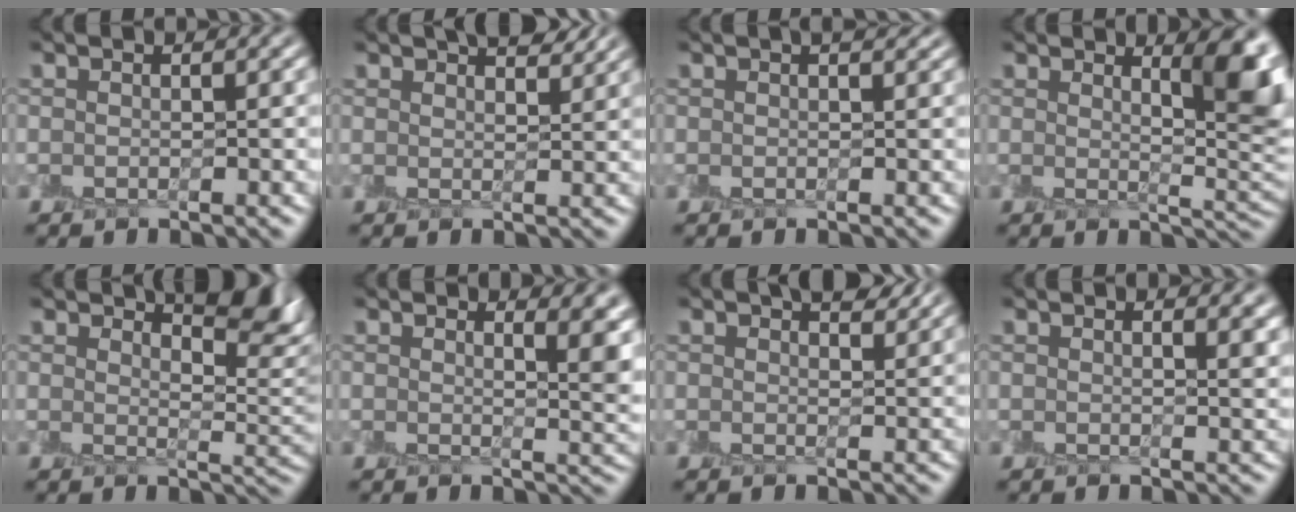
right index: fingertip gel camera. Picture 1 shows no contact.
{"total": 4.8, "force": [3.7, 1.5, 2.7], "torque": [-0.013, 0.019, 0.033]}
{"total": 2.1, "force": [1.3, 0.7, 1.5], "torque": [-0.008, 0.005, 0.004]}
{"total": 6.9, "force": [2.8, 1.8, 6.0], "torque": [-0.046, 0.007, 0.040]}
{"total": 6.6, "force": [4.4, 1.9, 4.5], "torque": [-0.039, 0.015, 0.069]}
{"total": 8.3, "force": [4.0, 3.5, 6.3], "torque": [-0.027, 0.040, 0.034]}
{"total": 4.2, "force": [3.0, 1.3, 2.6], "torque": [-0.020, 0.012, 0.029]}
{"total": 5.5, "force": [2.9, 2.4, 4.0], "torque": [-0.017, 0.028, 0.016]}